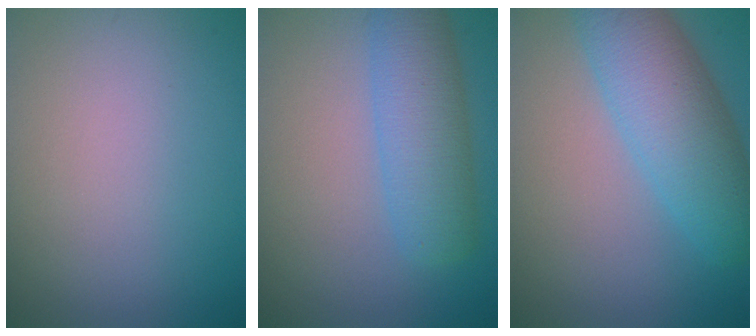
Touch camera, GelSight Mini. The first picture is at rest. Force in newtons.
{"total": 5.4, "press": 5.4, "slide": 0.2}
{"total": 7.6, "press": 7.6, "slide": 0.2}